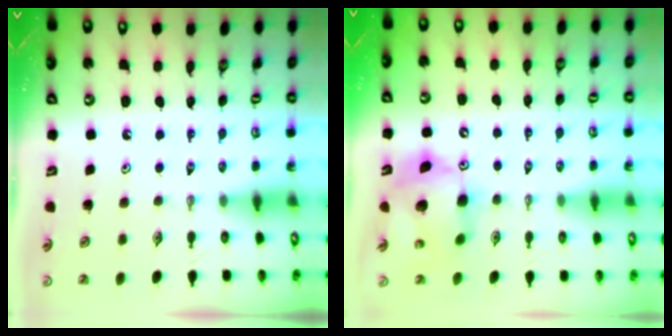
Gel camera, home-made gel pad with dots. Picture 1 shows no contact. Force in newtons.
{"total": 12.7, "press": 12.6, "slide": 1.2}